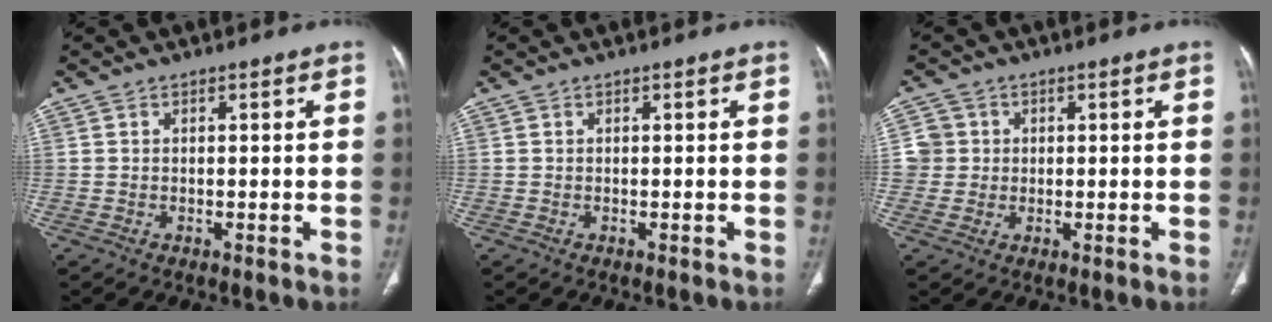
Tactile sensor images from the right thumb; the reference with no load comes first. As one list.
[{"total": 0.0}, {"total": 4.0, "force": [0.4, 4.0, 0.2], "torque": [0.025, 0.006, 0.006]}]